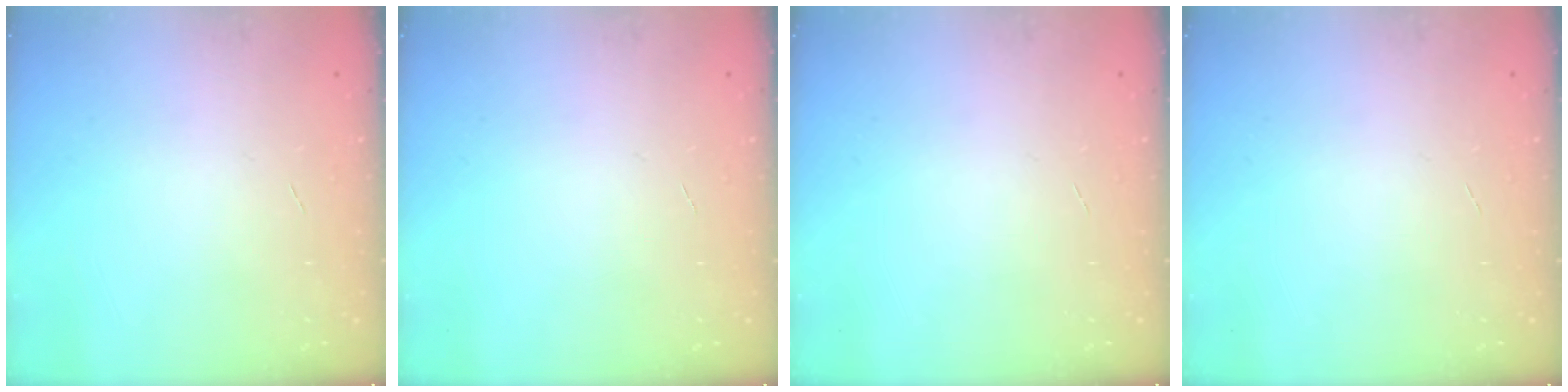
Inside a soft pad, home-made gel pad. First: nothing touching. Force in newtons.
{"total": 0.0}
{"total": 0.0}
{"total": 0.0}